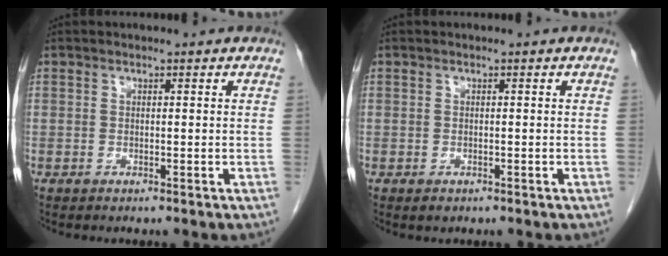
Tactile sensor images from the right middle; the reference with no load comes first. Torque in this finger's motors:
{"motor_torque": [0.48, -0.14, -0.06, 0.00]}